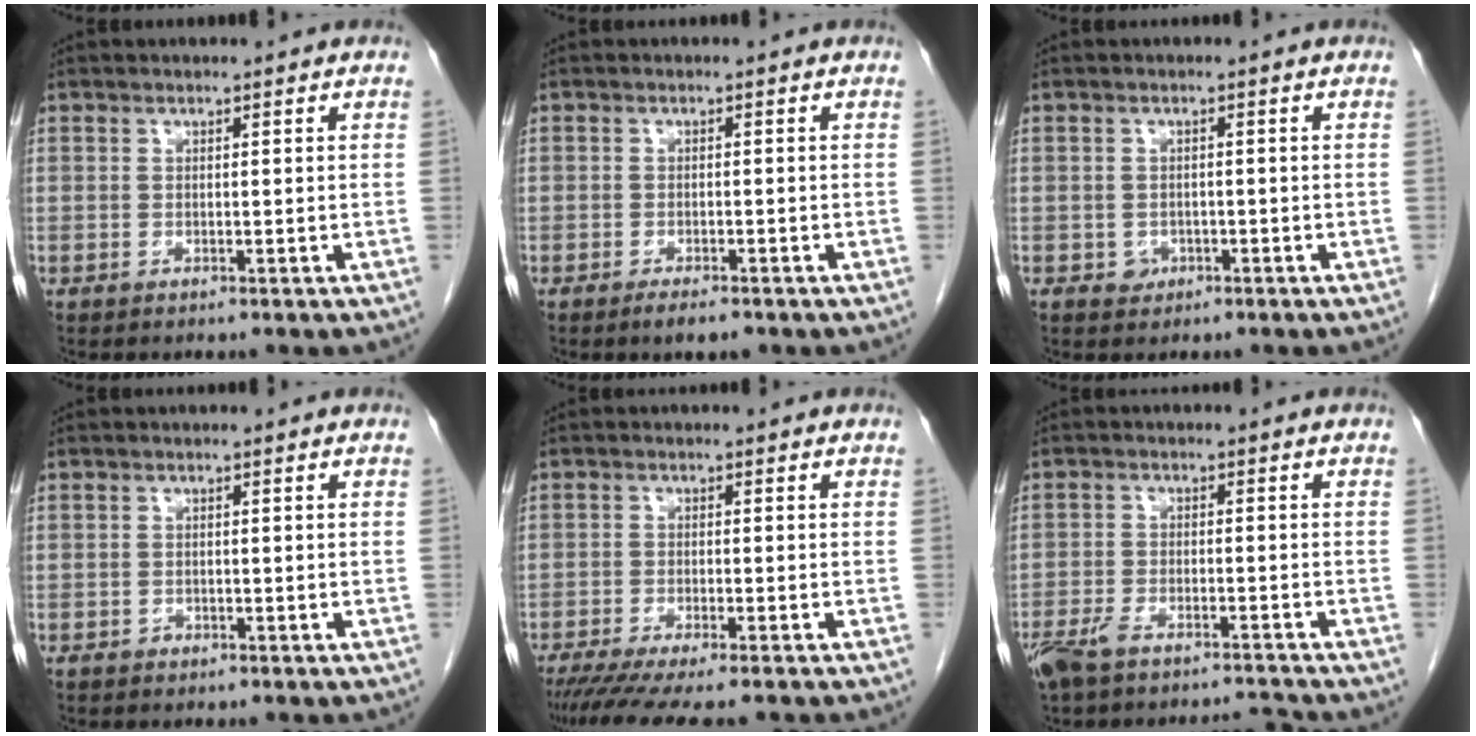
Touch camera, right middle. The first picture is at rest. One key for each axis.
{"total": 2.5, "fx": -1.8, "fy": 0.6, "fz": 1.6, "tx": -0.030, "ty": -0.004, "tz": -0.025}
{"total": 1.7, "fx": -0.8, "fy": 1.4, "fz": 0.5, "tx": -0.005, "ty": 0.006, "tz": -0.008}
{"total": 0.7, "fx": -0.6, "fy": 0.5, "fz": 0.1, "tx": -0.004, "ty": 0.002, "tz": -0.011}
{"total": 10.9, "fx": -9.1, "fy": 0.8, "fz": 5.9, "tx": -0.078, "ty": -0.022, "tz": -0.139}
{"total": 6.8, "fx": -6.2, "fy": 0.9, "fz": 2.7, "tx": -0.055, "ty": 0.000, "tz": -0.112}